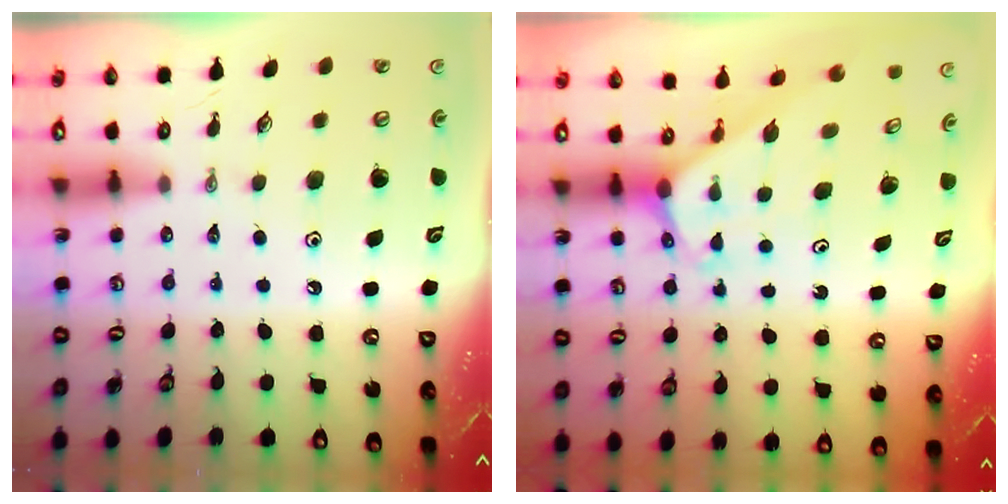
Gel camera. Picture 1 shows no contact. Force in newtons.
{"total": 2.2, "press": 2.2, "slide": 0.1}